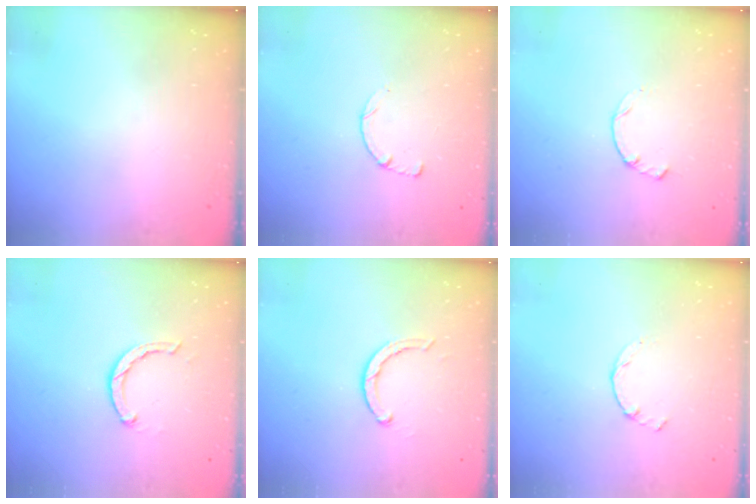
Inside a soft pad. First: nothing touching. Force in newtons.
{"total": 2.6, "press": 2.5, "slide": 0.3}
{"total": 0.5, "press": 0.4, "slide": 0.3}
{"total": 2.4, "press": 2.3, "slide": 0.4}
{"total": 3.5, "press": 3.4, "slide": 0.6}
{"total": 0.9, "press": 0.9, "slide": 0.3}